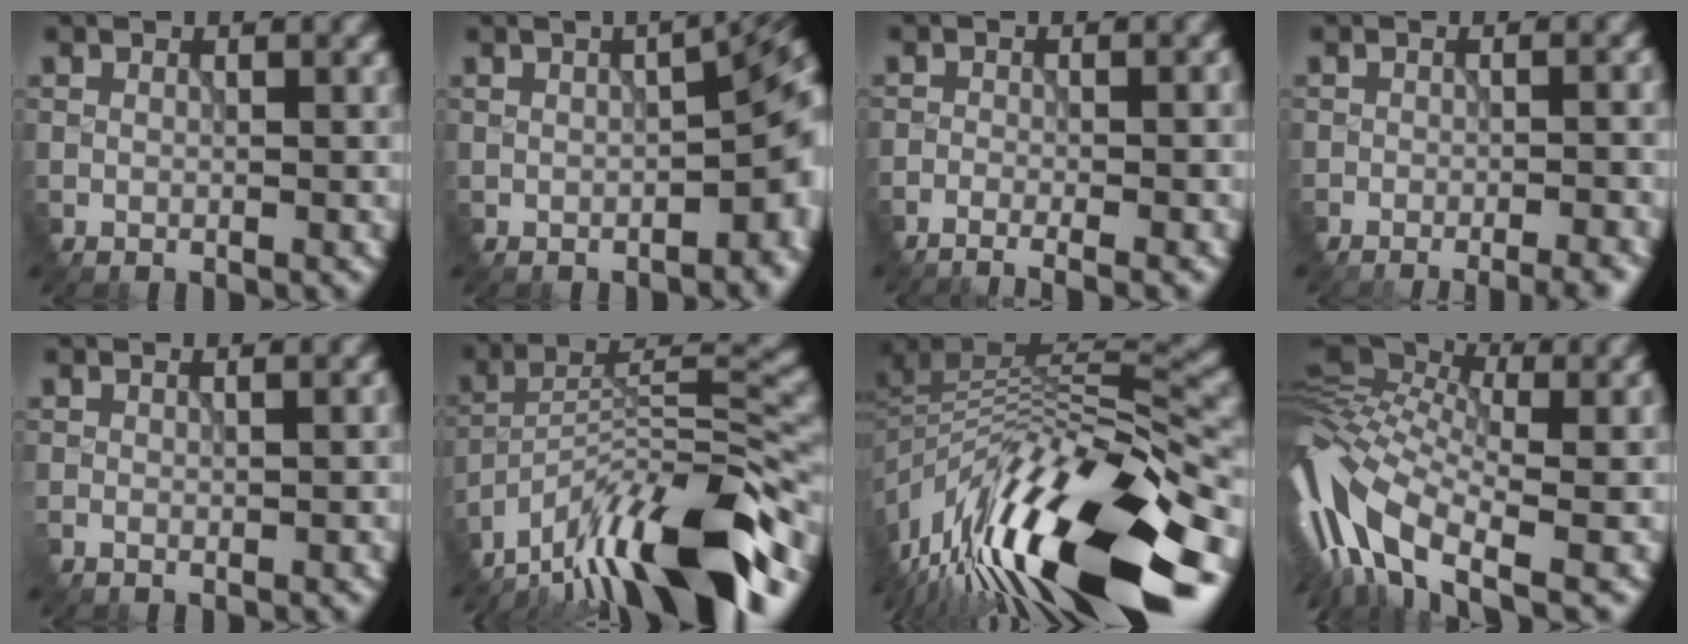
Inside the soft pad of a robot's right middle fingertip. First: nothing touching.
{"total": 8.8, "force": [-1.3, 3.9, 7.8], "torque": [-0.064, -0.007, -0.009]}
{"total": 4.0, "force": [-2.4, 1.1, 2.9], "torque": [-0.009, 0.007, -0.038]}
{"total": 4.7, "force": [-3.1, 1.3, 3.4], "torque": [-0.020, 0.007, -0.025]}
{"total": 1.5, "force": [-0.1, 0.6, 1.4], "torque": [-0.005, 0.005, -0.004]}
{"total": 14.9, "force": [-11.2, 3.1, 9.2], "torque": [-0.150, 0.024, -0.193]}
{"total": 15.0, "force": [-8.2, 5.2, 11.5], "torque": [-0.204, 0.016, -0.140]}
{"total": 12.8, "force": [-4.0, 5.0, 11.1], "torque": [-0.258, 0.010, -0.068]}